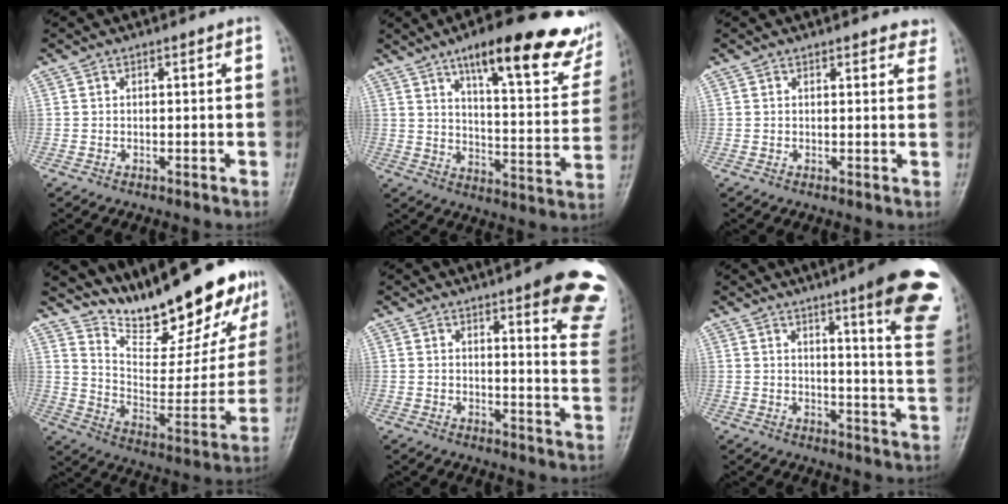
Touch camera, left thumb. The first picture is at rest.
{"total": 25.0, "force": [15.3, 6.9, 18.6], "torque": [-0.219, -0.048, 0.215]}
{"total": 3.1, "force": [2.7, 1.3, 0.9], "torque": [0.019, -0.010, 0.019]}
{"total": 23.5, "force": [19.6, 5.9, 11.6], "torque": [-0.132, -0.113, 0.300]}
{"total": 16.4, "force": [10.0, 3.8, 12.4], "torque": [-0.117, -0.050, 0.104]}
{"total": 18.5, "force": [10.9, 2.6, 14.8], "torque": [-0.156, -0.053, 0.126]}